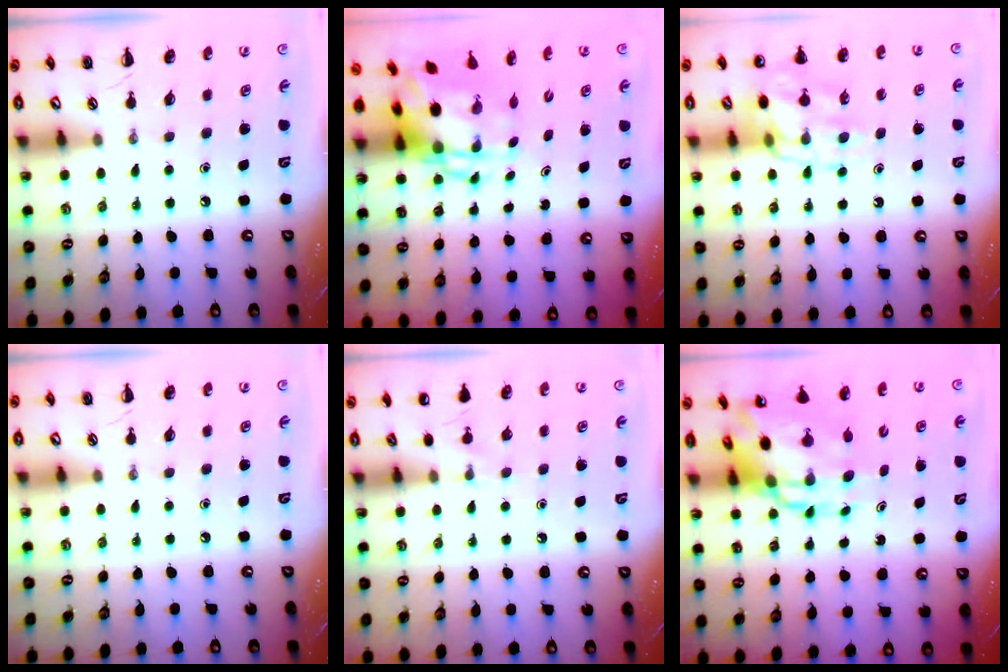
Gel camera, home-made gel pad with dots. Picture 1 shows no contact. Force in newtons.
{"total": 5.7, "press": 5.5, "slide": 1.4}
{"total": 15.3, "press": 15.0, "slide": 3.0}
{"total": 0.0}
{"total": 5.8, "press": 5.6, "slide": 1.7}
{"total": 11.4, "press": 10.9, "slide": 3.2}